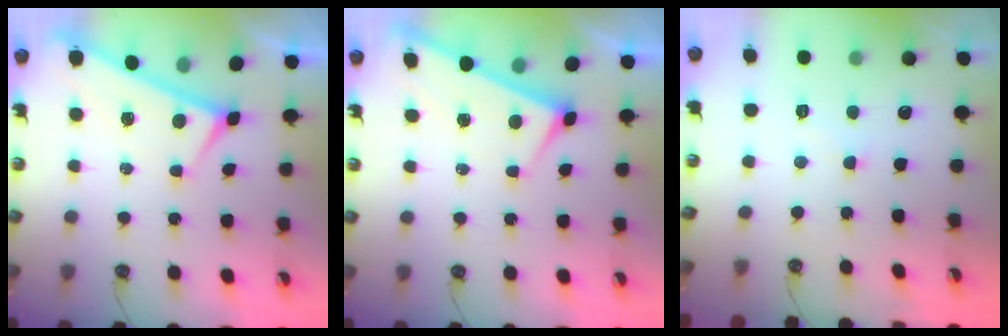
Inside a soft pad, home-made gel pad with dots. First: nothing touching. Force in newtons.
{"total": 1.3, "press": 1.3, "slide": 0.3}
{"total": 2.0, "press": 2.0, "slide": 0.4}